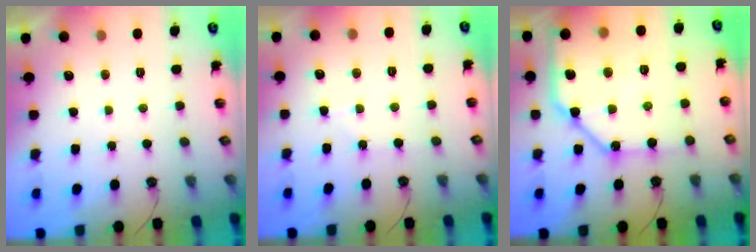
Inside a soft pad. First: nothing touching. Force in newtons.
{"total": 4.6, "press": 4.6, "slide": 0.6}
{"total": 19.6, "press": 19.6, "slide": 1.4}